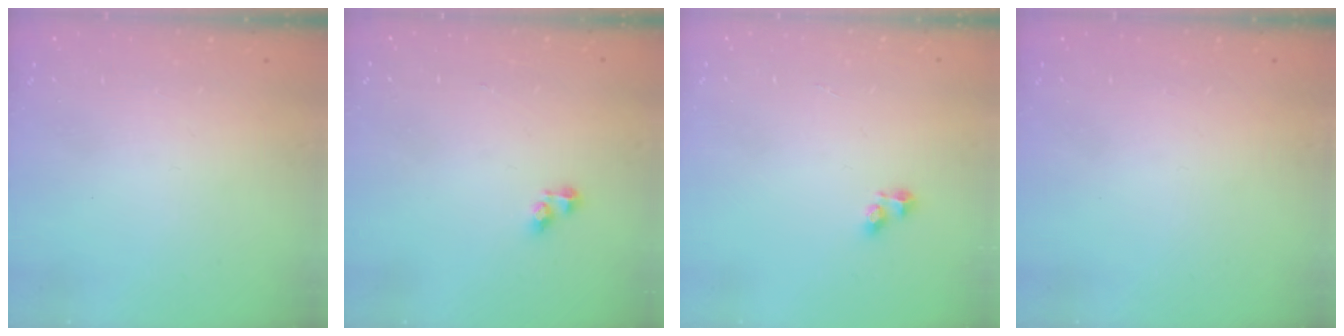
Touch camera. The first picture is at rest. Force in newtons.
{"total": 2.8, "press": 2.8, "slide": 0.3}
{"total": 2.5, "press": 2.5, "slide": 0.2}
{"total": 0.0}